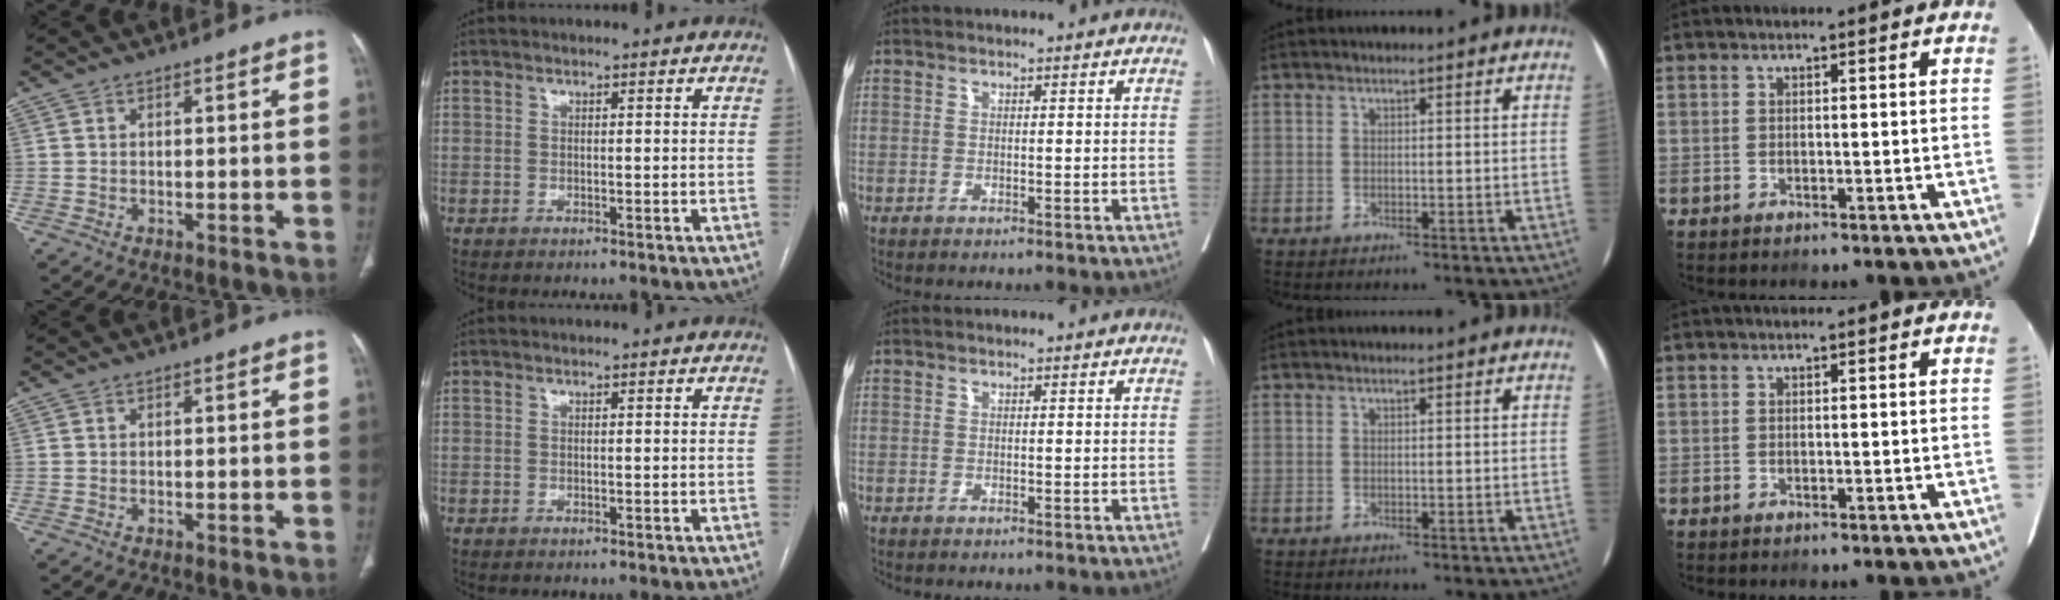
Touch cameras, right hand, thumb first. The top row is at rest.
{}